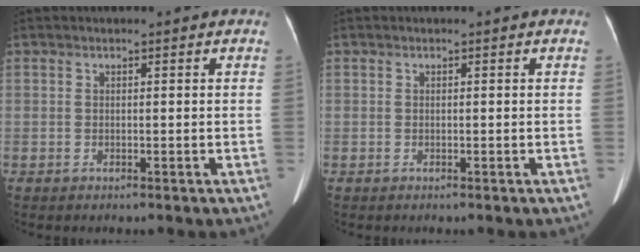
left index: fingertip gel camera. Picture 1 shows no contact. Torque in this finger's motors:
{"motor_torque": [0.00, 0.00, 0.00, 0.00]}